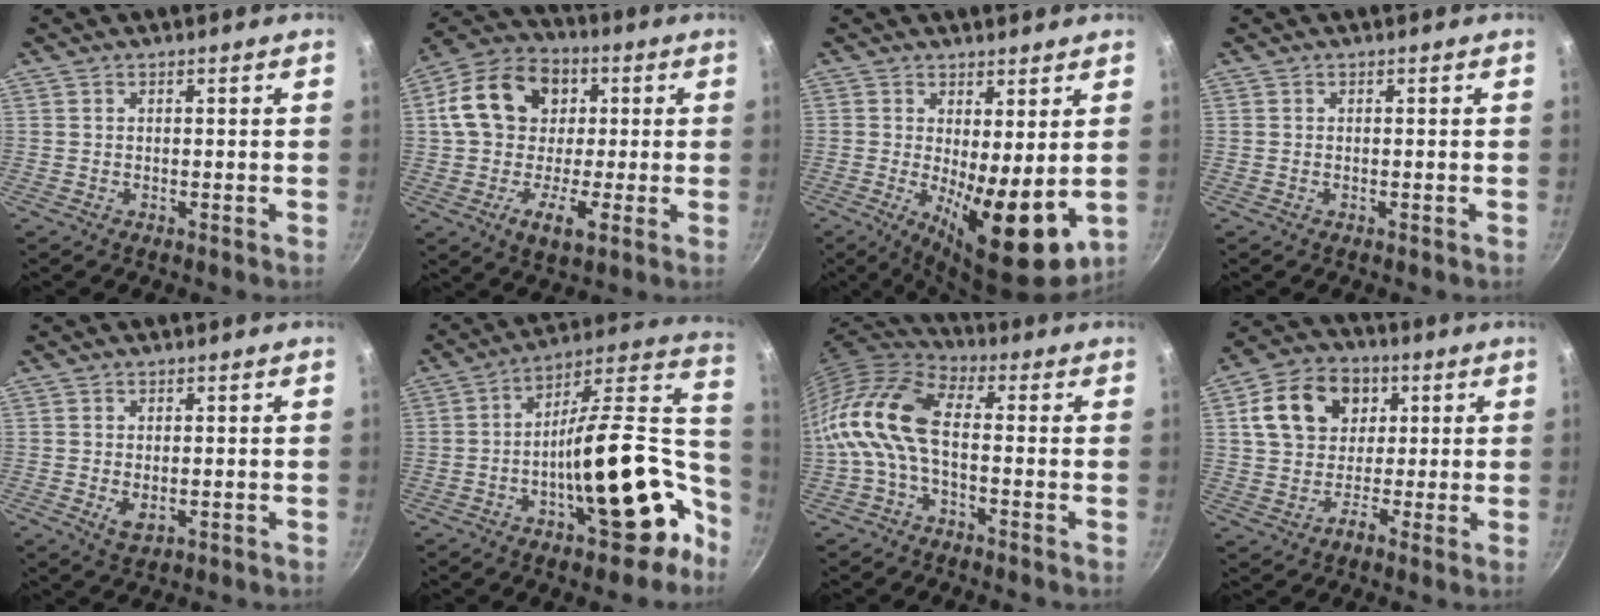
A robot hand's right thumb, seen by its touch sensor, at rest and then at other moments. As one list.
[{"total": 16.8, "force": [1.5, 12.8, 10.8], "torque": [-0.158, 0.032, 0.010]}, {"total": 12.3, "force": [-0.5, 4.2, 11.5], "torque": [-0.152, -0.021, 0.004]}, {"total": 0.0}, {"total": 3.1, "force": [-0.5, 1.8, 2.5], "torque": [-0.042, -0.010, -0.004]}, {"total": 25.7, "force": [-7.9, 10.9, 21.9], "torque": [-0.267, 0.063, -0.116]}, {"total": 13.4, "force": [-1.8, 6.9, 11.4], "torque": [-0.238, 0.034, -0.055]}, {"total": 12.9, "force": [2.9, 10.5, 6.8], "torque": [-0.093, 0.021, 0.037]}]